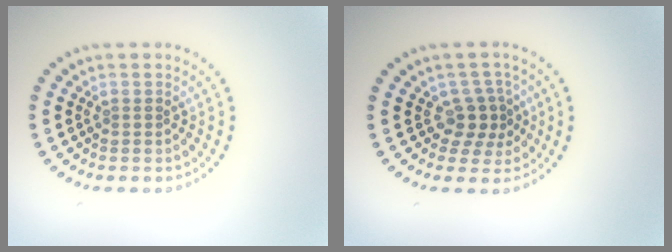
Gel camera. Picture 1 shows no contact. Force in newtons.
{"total": 2.5, "press": 2.0, "slide": 1.5}